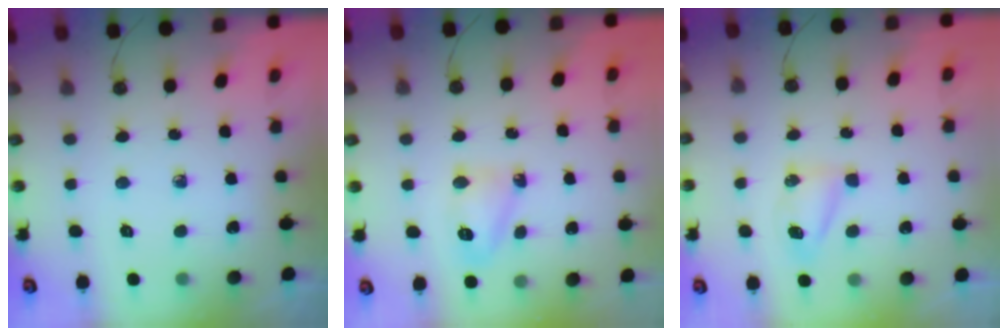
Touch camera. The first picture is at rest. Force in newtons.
{"total": 6.6, "press": 6.4, "slide": 1.8}
{"total": 5.6, "press": 5.6, "slide": 0.6}